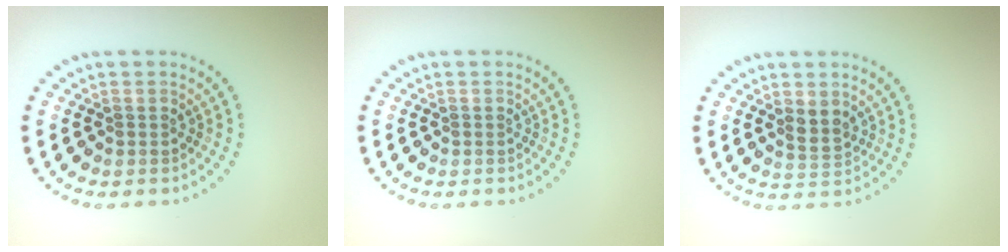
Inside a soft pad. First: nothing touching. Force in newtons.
{"total": 0.0}
{"total": 1.8, "press": 1.6, "slide": 0.7}